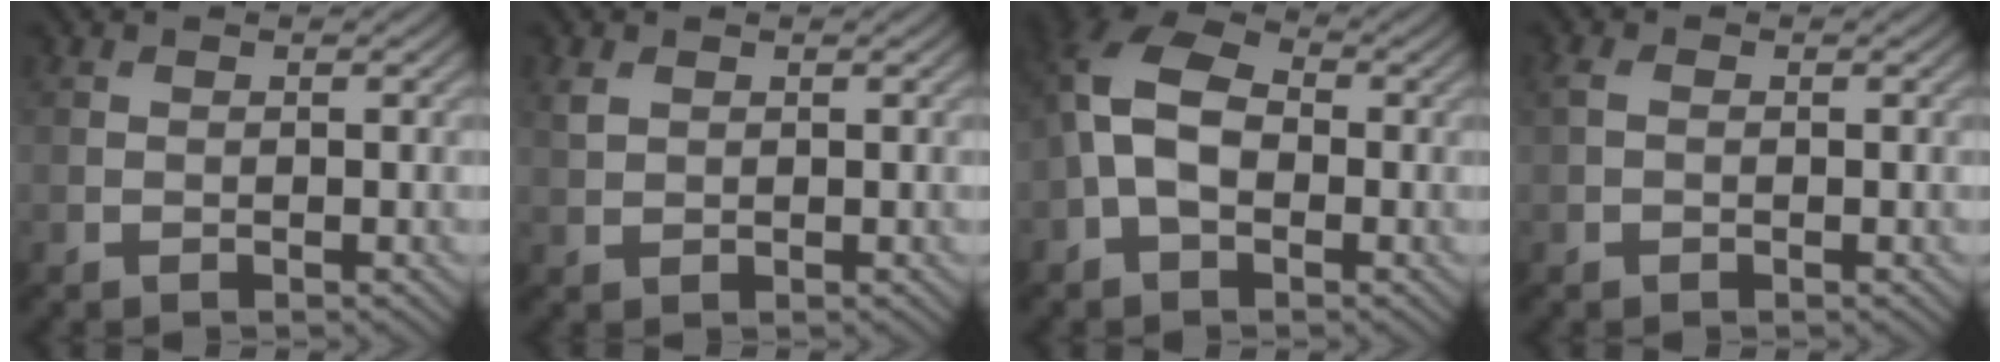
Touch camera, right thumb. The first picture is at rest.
{"total": 1.6, "force": [0.8, 1.1, 0.8], "torque": [-0.023, 0.001, 0.018]}
{"total": 9.1, "force": [-0.2, 5.8, 7.0], "torque": [-0.167, 0.018, -0.021]}
{"total": 1.5, "force": [0.2, 1.0, 1.1], "torque": [-0.027, 0.003, -0.001]}